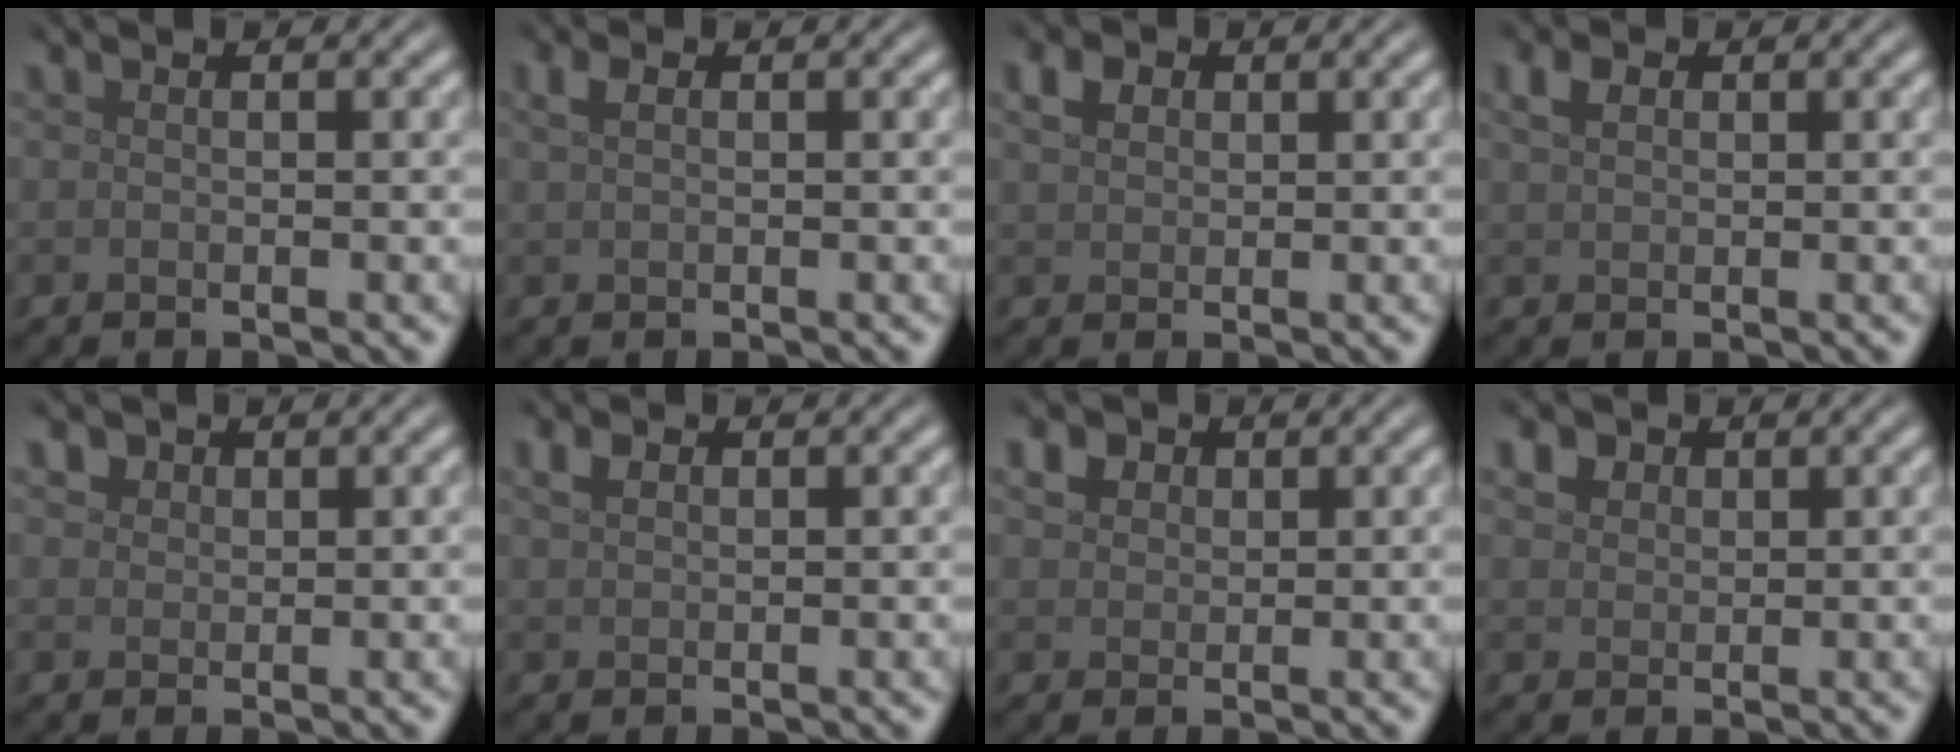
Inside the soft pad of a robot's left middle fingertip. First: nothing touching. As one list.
[{"total": 1.2, "force": [0.6, 0.6, 0.9], "torque": [-0.020, 0.005, 0.009]}, {"total": 1.9, "force": [0.9, 1.4, 0.9], "torque": [-0.019, 0.006, 0.014]}, {"total": 1.6, "force": [0.8, 1.1, 0.9], "torque": [-0.019, 0.007, 0.014]}, {"total": 2.0, "force": [1.3, 1.4, 0.6], "torque": [-0.017, -0.001, 0.019]}, {"total": 1.3, "force": [0.7, 0.9, 0.7], "torque": [-0.014, 0.005, 0.013]}, {"total": 2.5, "force": [1.4, 1.8, 1.0], "torque": [-0.025, 0.002, 0.021]}, {"total": 2.4, "force": [1.5, 1.7, 0.9], "torque": [-0.025, 0.001, 0.024]}]